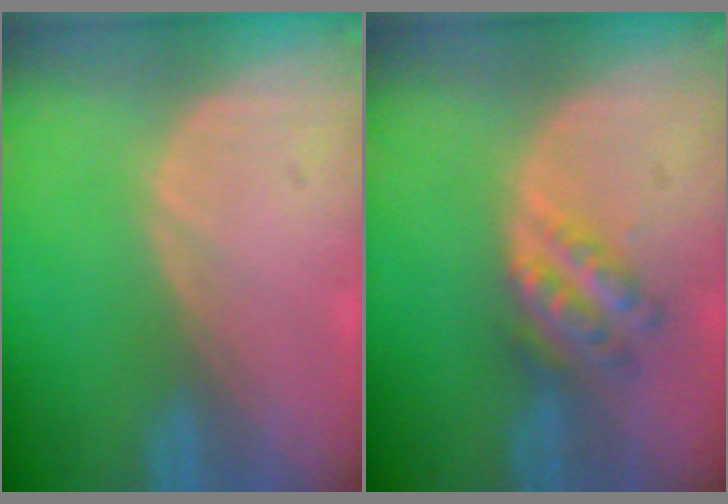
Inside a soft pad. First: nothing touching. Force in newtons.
{"total": 5.5, "press": 5.0, "slide": 2.4}